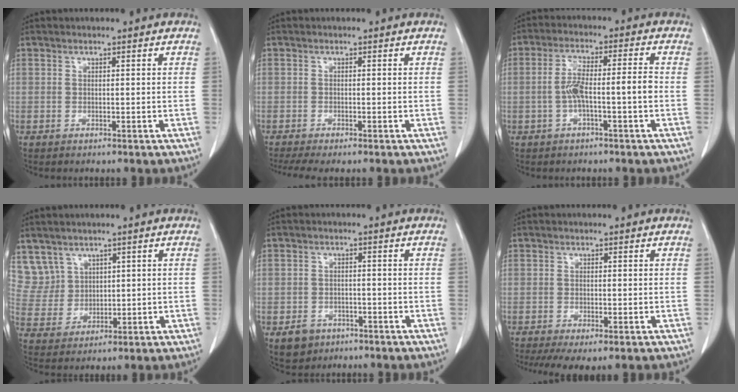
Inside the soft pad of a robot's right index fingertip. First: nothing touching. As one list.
[{"total": 4.1, "force": [-3.3, 0.5, 2.4], "torque": [-0.039, -0.010, -0.053]}, {"total": 6.3, "force": [-1.3, 0.6, 6.1], "torque": [-0.120, 0.024, -0.021]}, {"total": 6.6, "force": [4.1, 5.1, -0.1], "torque": [0.000, 0.016, 0.100]}, {"total": 3.7, "force": [-2.1, 2.9, 0.9], "torque": [-0.015, 0.006, -0.024]}, {"total": 5.5, "force": [-3.2, 1.6, 4.1], "torque": [-0.067, -0.014, -0.053]}]